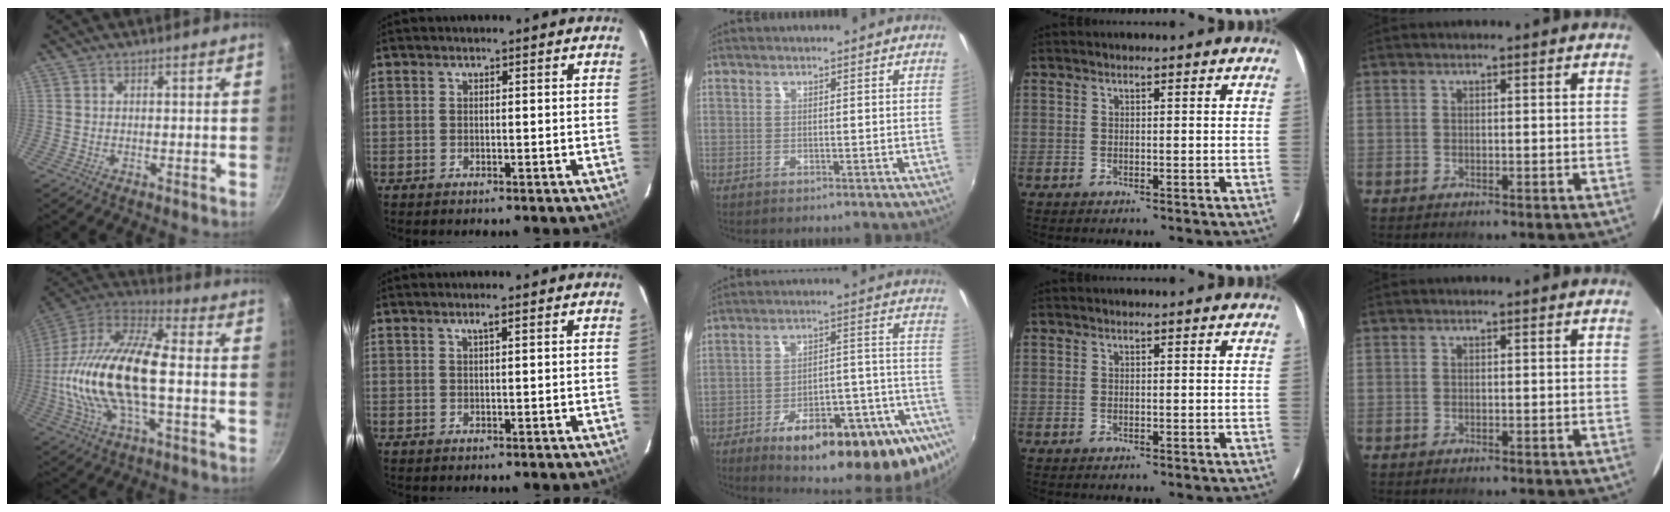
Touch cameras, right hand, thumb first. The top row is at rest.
{"thumb": {"total": 23.5, "force": [-1.9, 10.0, 21.2], "torque": [-0.414, 0.036, -0.048]}, "index": {"total": 1.0, "force": [0.6, -0.1, 0.8], "torque": [-0.012, 0.003, 0.011]}, "middle": {"total": 24.8, "force": [-14.9, 7.0, 18.5], "torque": [-0.242, -0.006, -0.199]}}